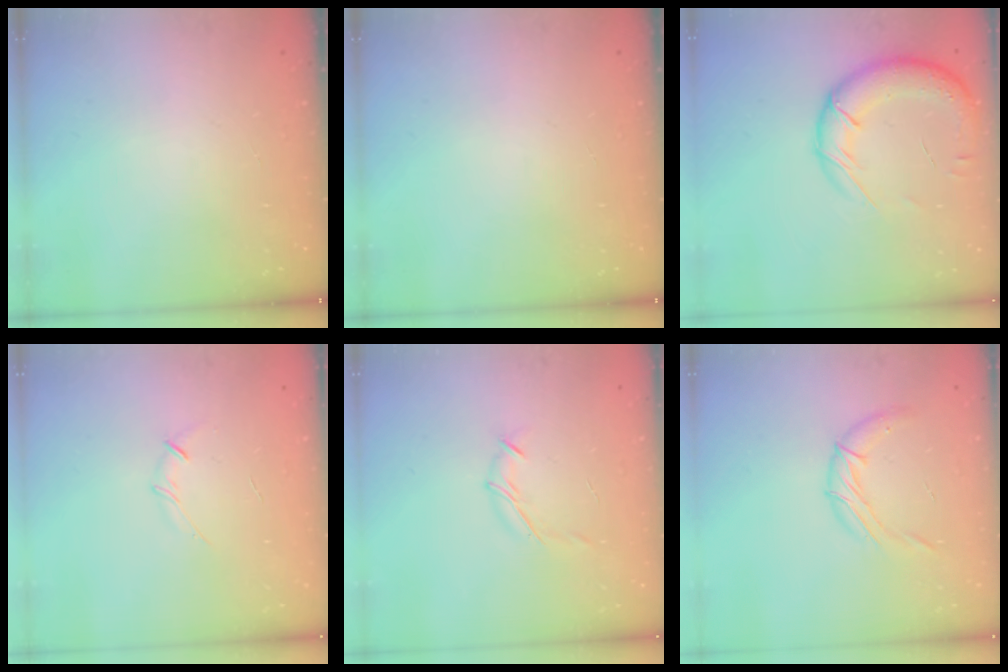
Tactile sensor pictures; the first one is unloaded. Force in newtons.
{"total": 0.0}
{"total": 18.0, "press": 17.4, "slide": 4.4}
{"total": 3.5, "press": 3.3, "slide": 1.0}
{"total": 6.7, "press": 6.6, "slide": 1.2}
{"total": 9.5, "press": 9.5, "slide": 0.7}